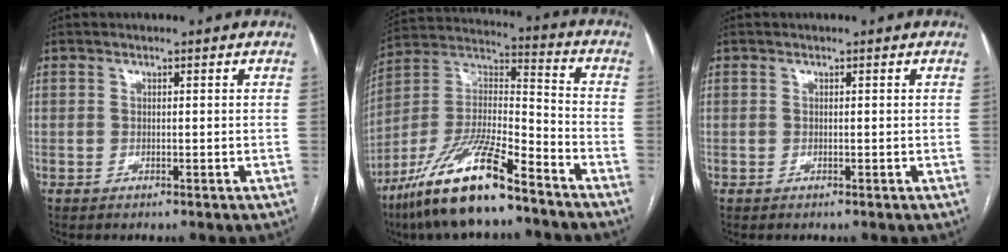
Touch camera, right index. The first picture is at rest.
{"total": 17.9, "force": [-12.6, 2.8, 12.5], "torque": [-0.260, -0.010, -0.230]}
{"total": 0.0}